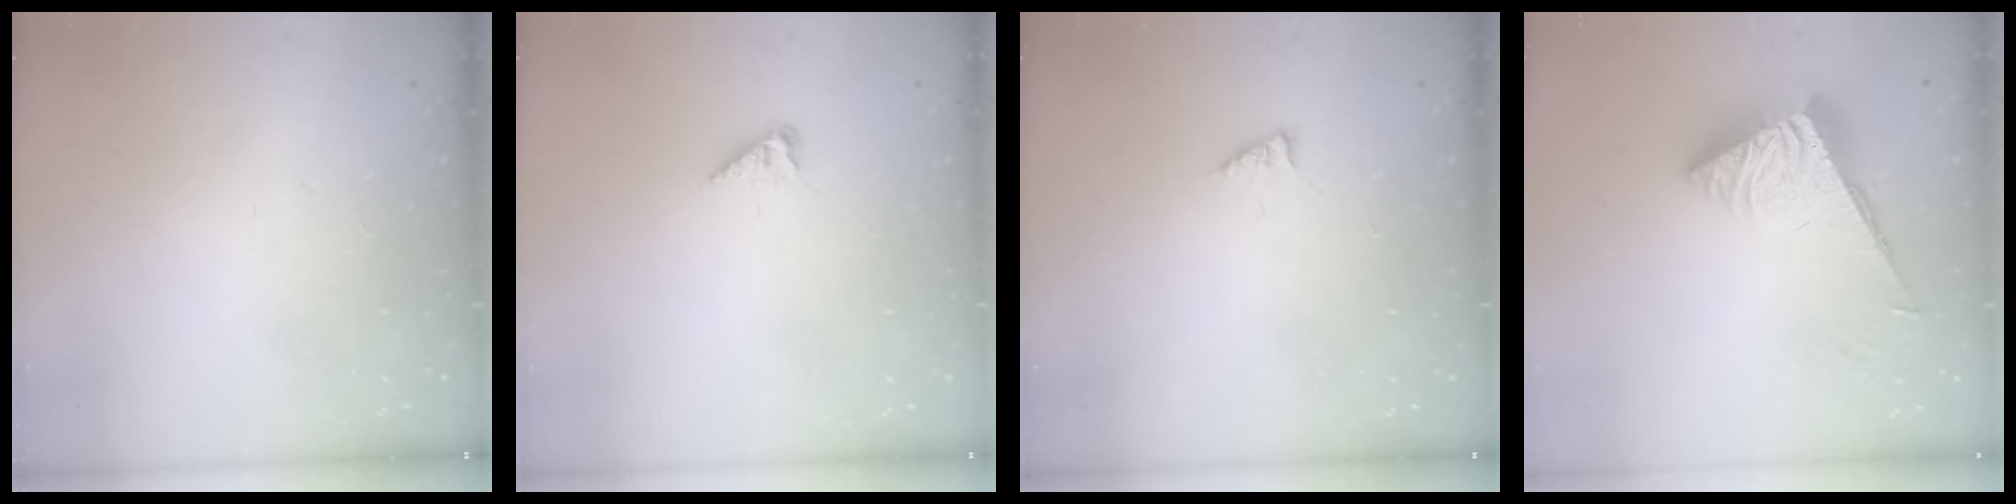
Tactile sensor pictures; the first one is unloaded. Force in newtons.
{"total": 3.3, "press": 3.3, "slide": 0.5}
{"total": 1.6, "press": 1.5, "slide": 0.3}
{"total": 7.0, "press": 7.0, "slide": 0.4}